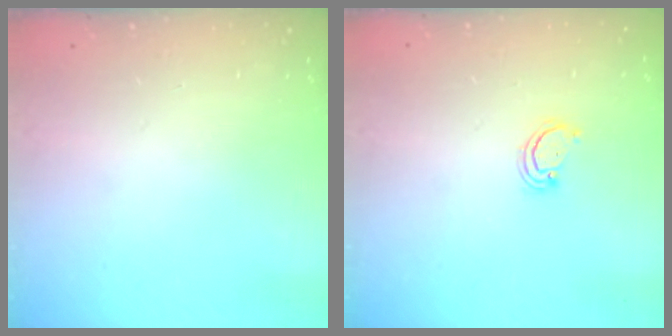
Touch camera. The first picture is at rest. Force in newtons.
{"total": 2.6, "press": 2.6, "slide": 0.3}